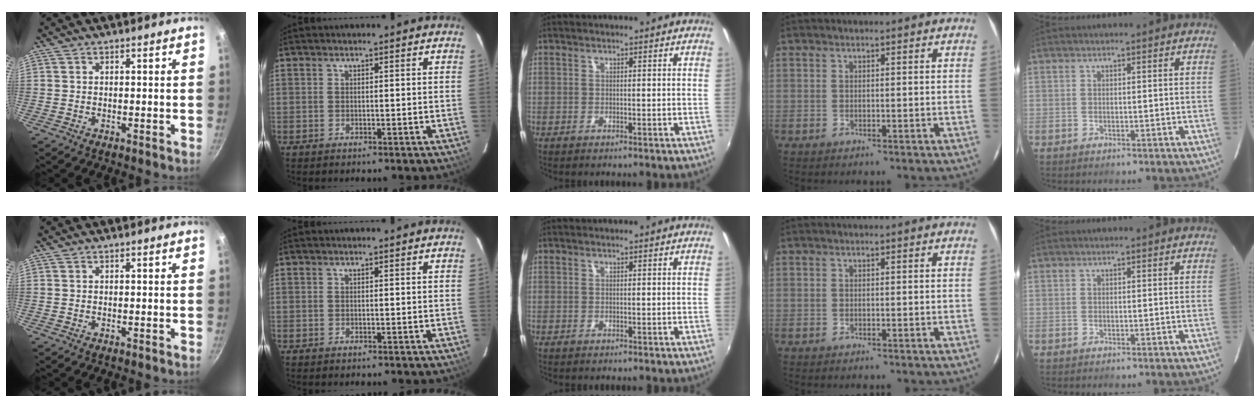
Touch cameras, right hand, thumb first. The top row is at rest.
{}